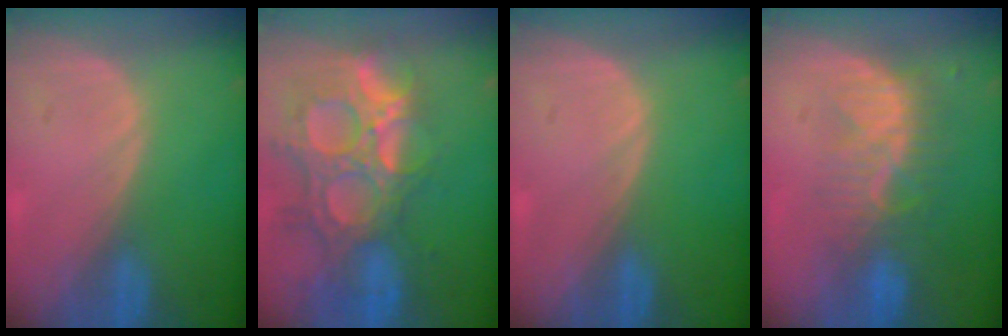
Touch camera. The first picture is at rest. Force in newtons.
{"total": 14.1, "press": 11.9, "slide": 7.6}
{"total": 0.0}
{"total": 8.1, "press": 7.4, "slide": 3.5}